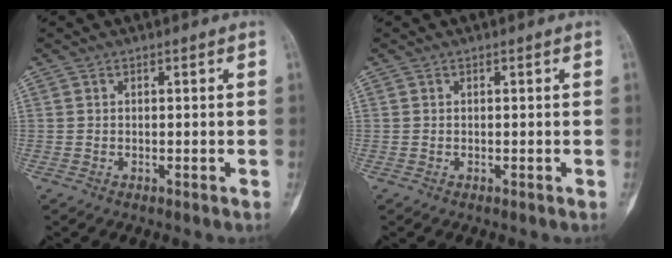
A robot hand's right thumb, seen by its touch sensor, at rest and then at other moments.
{"total": 0.0}